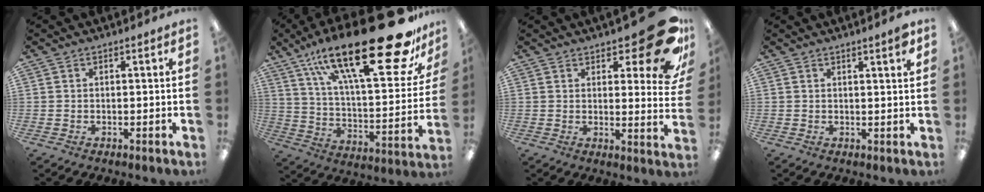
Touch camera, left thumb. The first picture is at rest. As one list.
[{"total": 33.5, "force": [19.5, 10.2, 25.3], "torque": [-0.403, -0.116, 0.315]}, {"total": 17.2, "force": [10.0, 6.0, 12.7], "torque": [-0.156, -0.066, 0.164]}, {"total": 2.7, "force": [1.8, 0.0, 2.0], "torque": [-0.035, -0.003, 0.029]}]